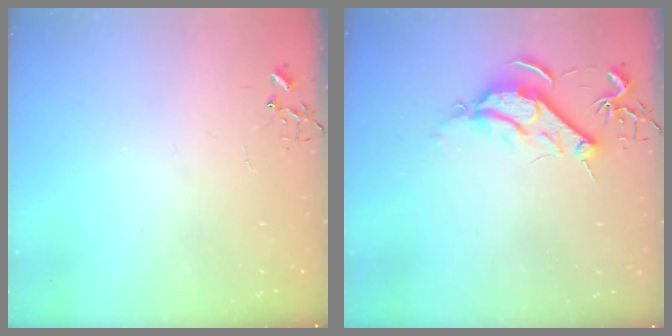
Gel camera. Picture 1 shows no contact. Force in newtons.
{"total": 9.1, "press": 9.0, "slide": 0.8}